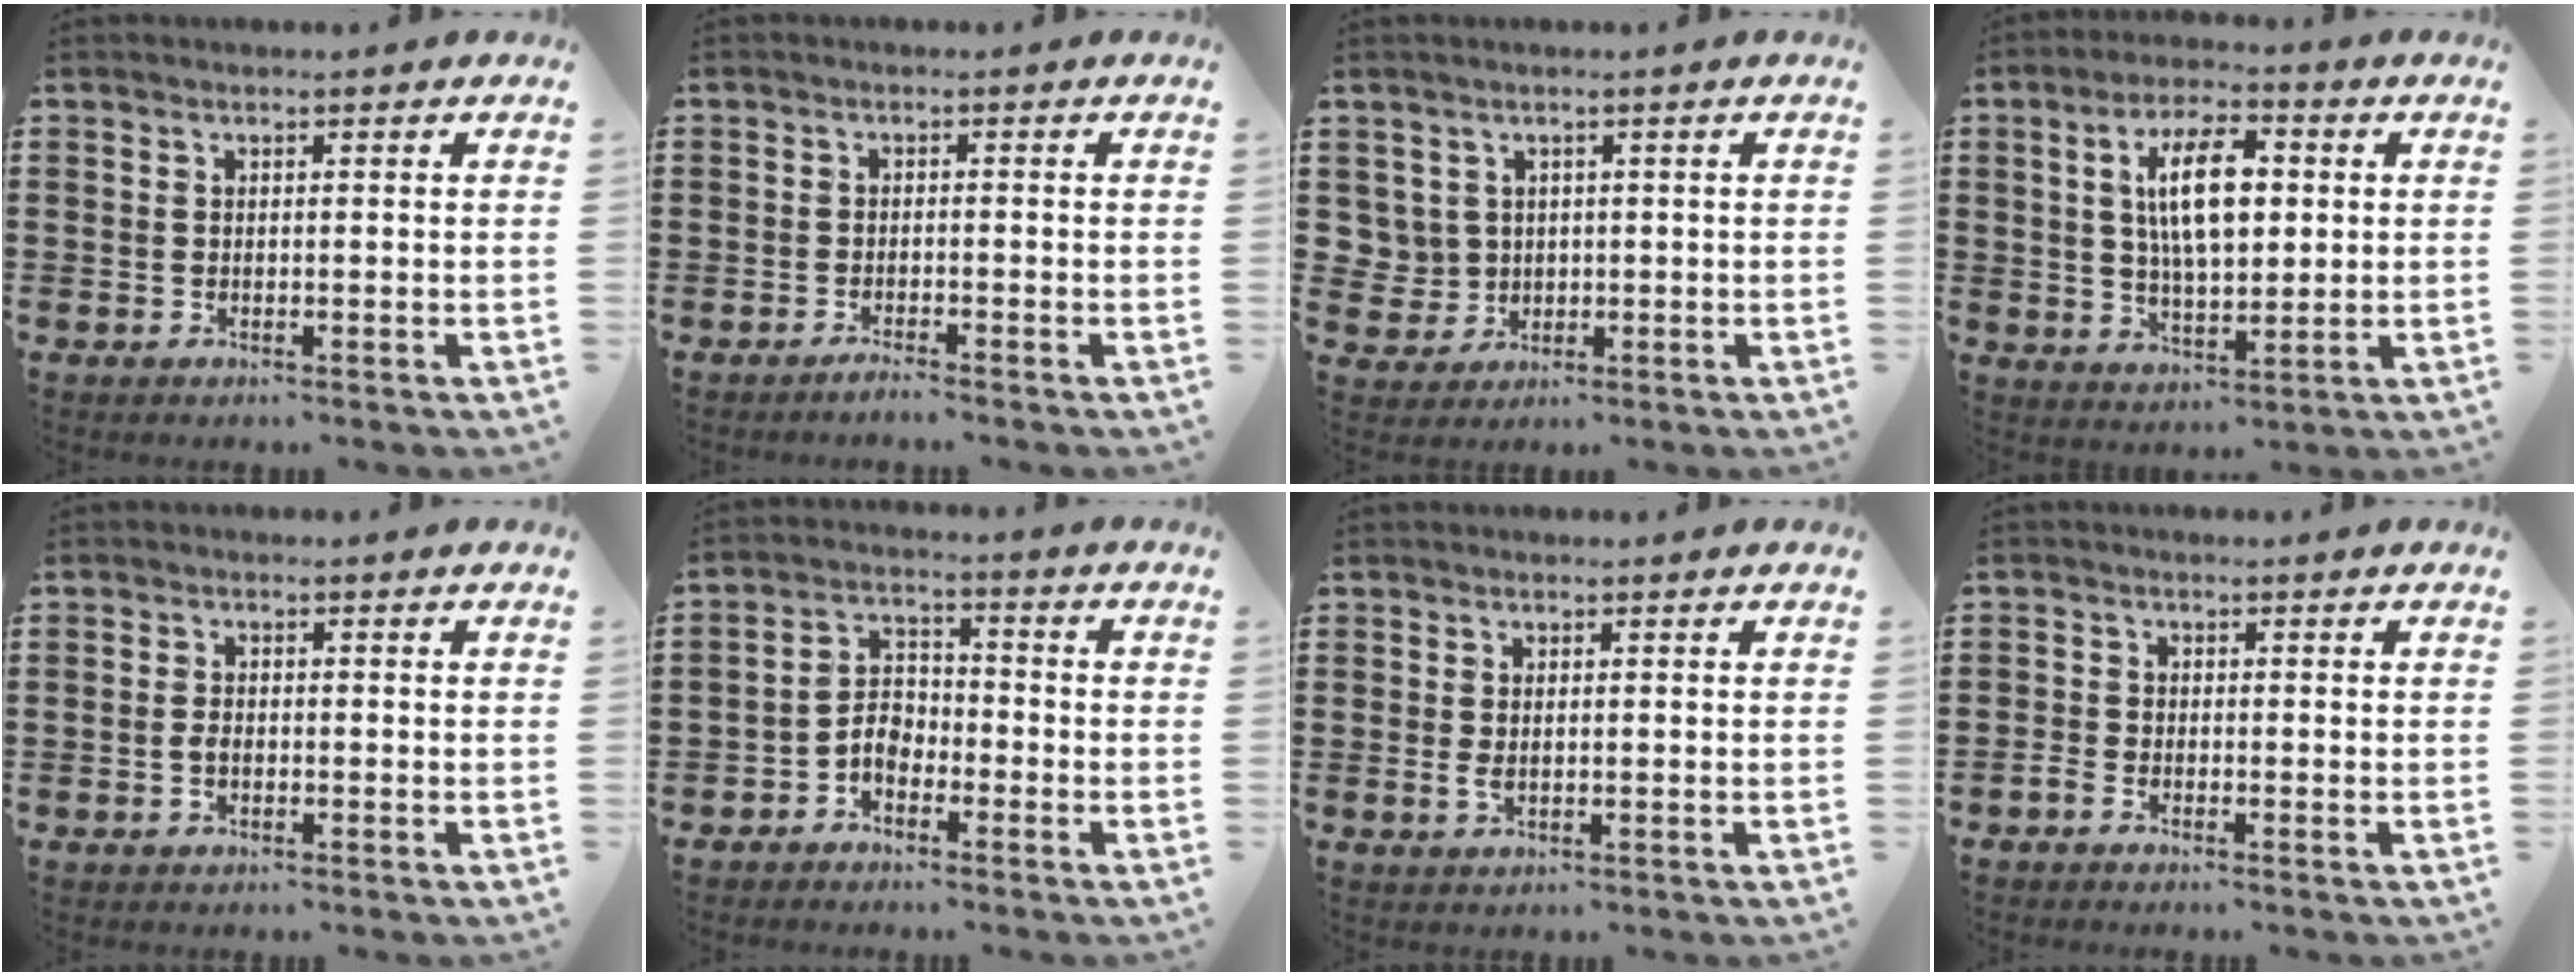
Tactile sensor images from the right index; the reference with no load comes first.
{"total": 1.5, "force": [-1.4, -0.1, 0.5], "torque": [-0.009, -0.002, -0.025]}
{"total": 3.1, "force": [0.8, 3.0, 0.3], "torque": [-0.021, 0.011, 0.014]}
{"total": 10.0, "force": [1.8, 4.1, 8.9], "torque": [-0.158, 0.010, 0.028]}
{"total": 1.7, "force": [-0.7, 0.8, 1.3], "torque": [-0.034, -0.004, -0.014]}
{"total": 4.1, "force": [-2.5, 2.5, 2.2], "torque": [-0.056, 0.005, -0.052]}
{"total": 1.5, "force": [-0.1, 0.6, 1.4], "torque": [-0.035, -0.003, -0.004]}
{"total": 0.6, "force": [-0.6, 0.1, 0.0], "torque": [0.000, 0.000, -0.012]}